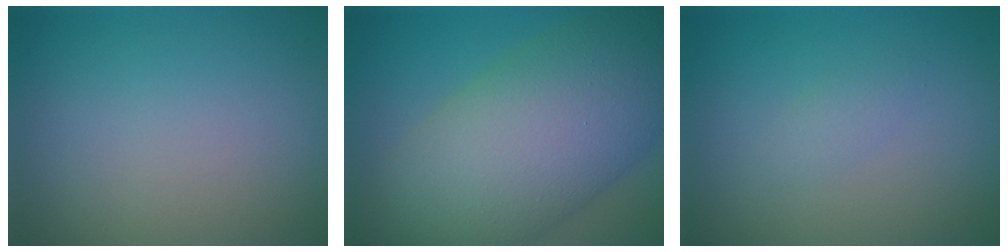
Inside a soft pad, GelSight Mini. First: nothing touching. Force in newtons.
{"total": 11.8, "press": 11.8, "slide": 0.2}
{"total": 0.9, "press": 0.9, "slide": 0.0}